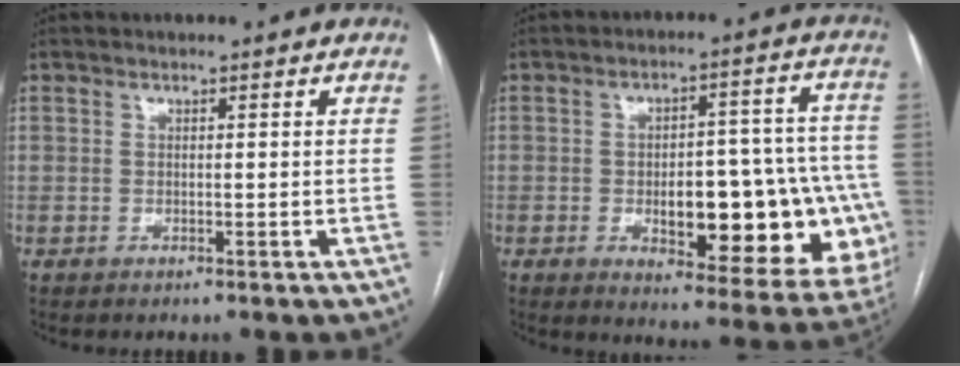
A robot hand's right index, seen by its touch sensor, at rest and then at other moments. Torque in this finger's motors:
{"motor_torque": [1.07, -0.67, 0.39, 0.13]}